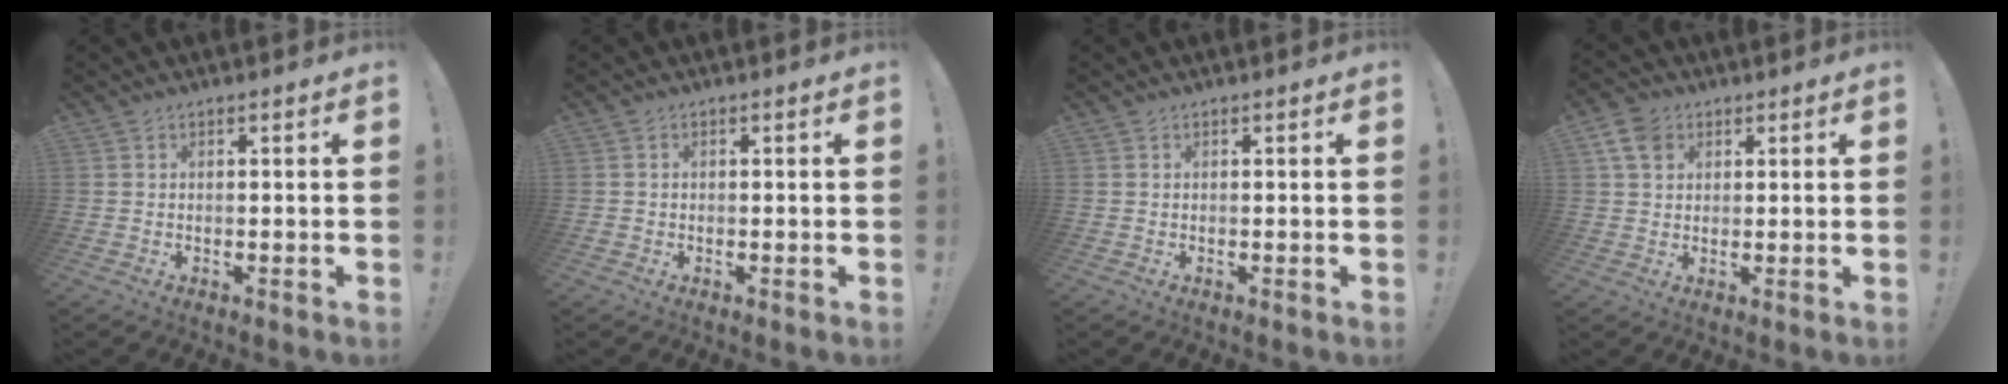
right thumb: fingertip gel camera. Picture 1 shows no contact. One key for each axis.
{"total": 0.8, "fx": -0.3, "fy": 0.7, "fz": 0.2, "tx": -0.003, "ty": 0.001, "tz": -0.005}
{"total": 0.0}
{"total": 7.8, "fx": 3.6, "fy": 5.8, "fz": 3.7, "tx": -0.067, "ty": -0.006, "tz": 0.075}